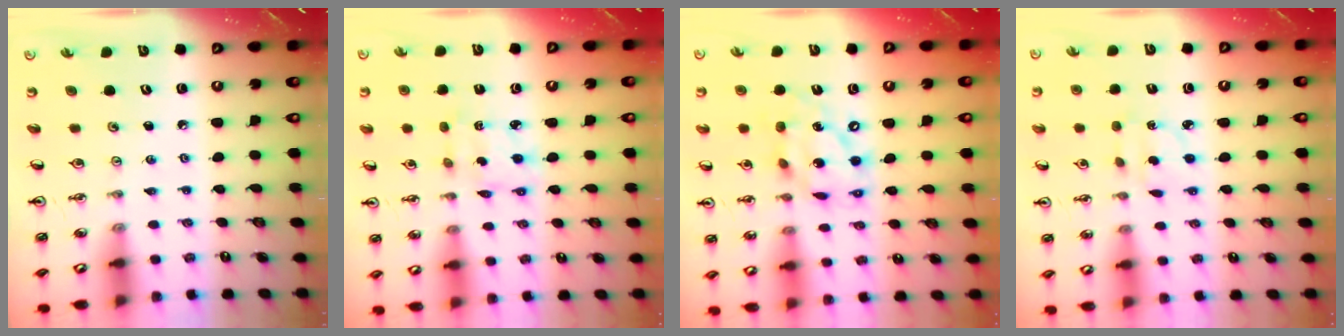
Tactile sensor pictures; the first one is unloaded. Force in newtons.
{"total": 2.4, "press": 2.4, "slide": 0.2}
{"total": 16.6, "press": 16.5, "slide": 1.8}
{"total": 3.1, "press": 3.1, "slide": 0.6}